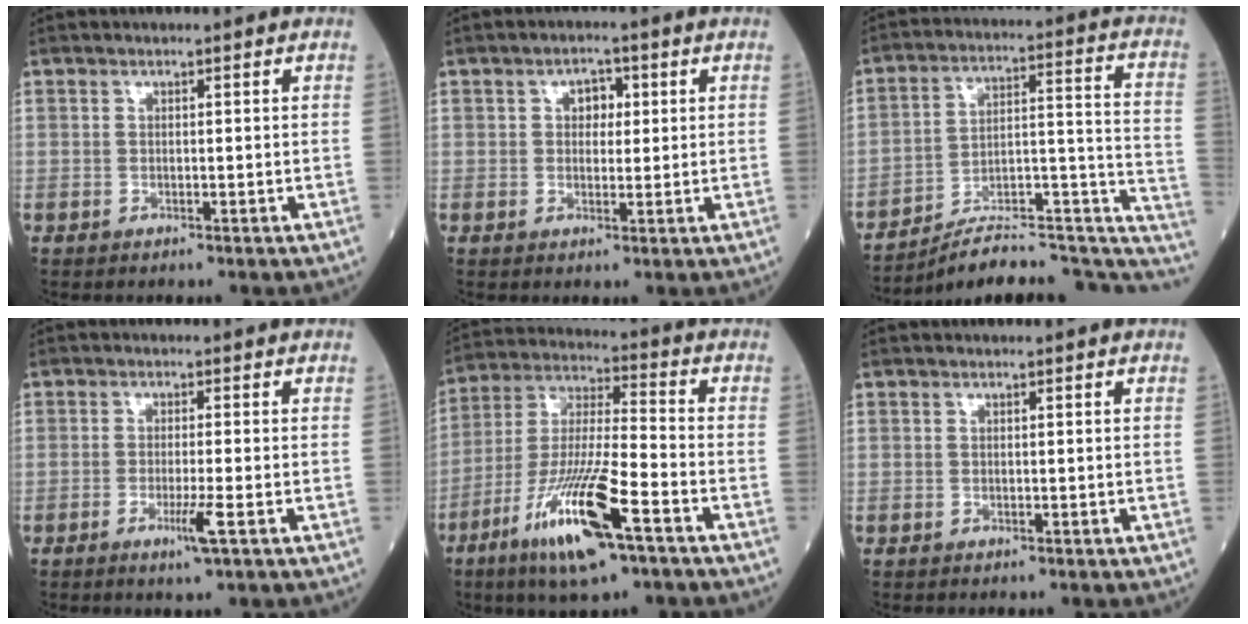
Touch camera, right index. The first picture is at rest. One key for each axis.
{"total": 3.1, "fx": 0.9, "fy": 2.0, "fz": 2.2, "tx": -0.029, "ty": 0.008, "tz": 0.012}
{"total": 19.8, "fx": -17.0, "fy": 5.5, "fz": 8.5, "tx": -0.061, "ty": 0.072, "tz": -0.241}
{"total": 3.4, "fx": -1.4, "fy": -0.5, "fz": 3.1, "tx": -0.058, "ty": -0.009, "tz": -0.028}
{"total": 16.2, "fx": -8.3, "fy": 1.8, "fz": 13.8, "tx": -0.282, "ty": -0.027, "tz": -0.151}
{"total": 0.0}